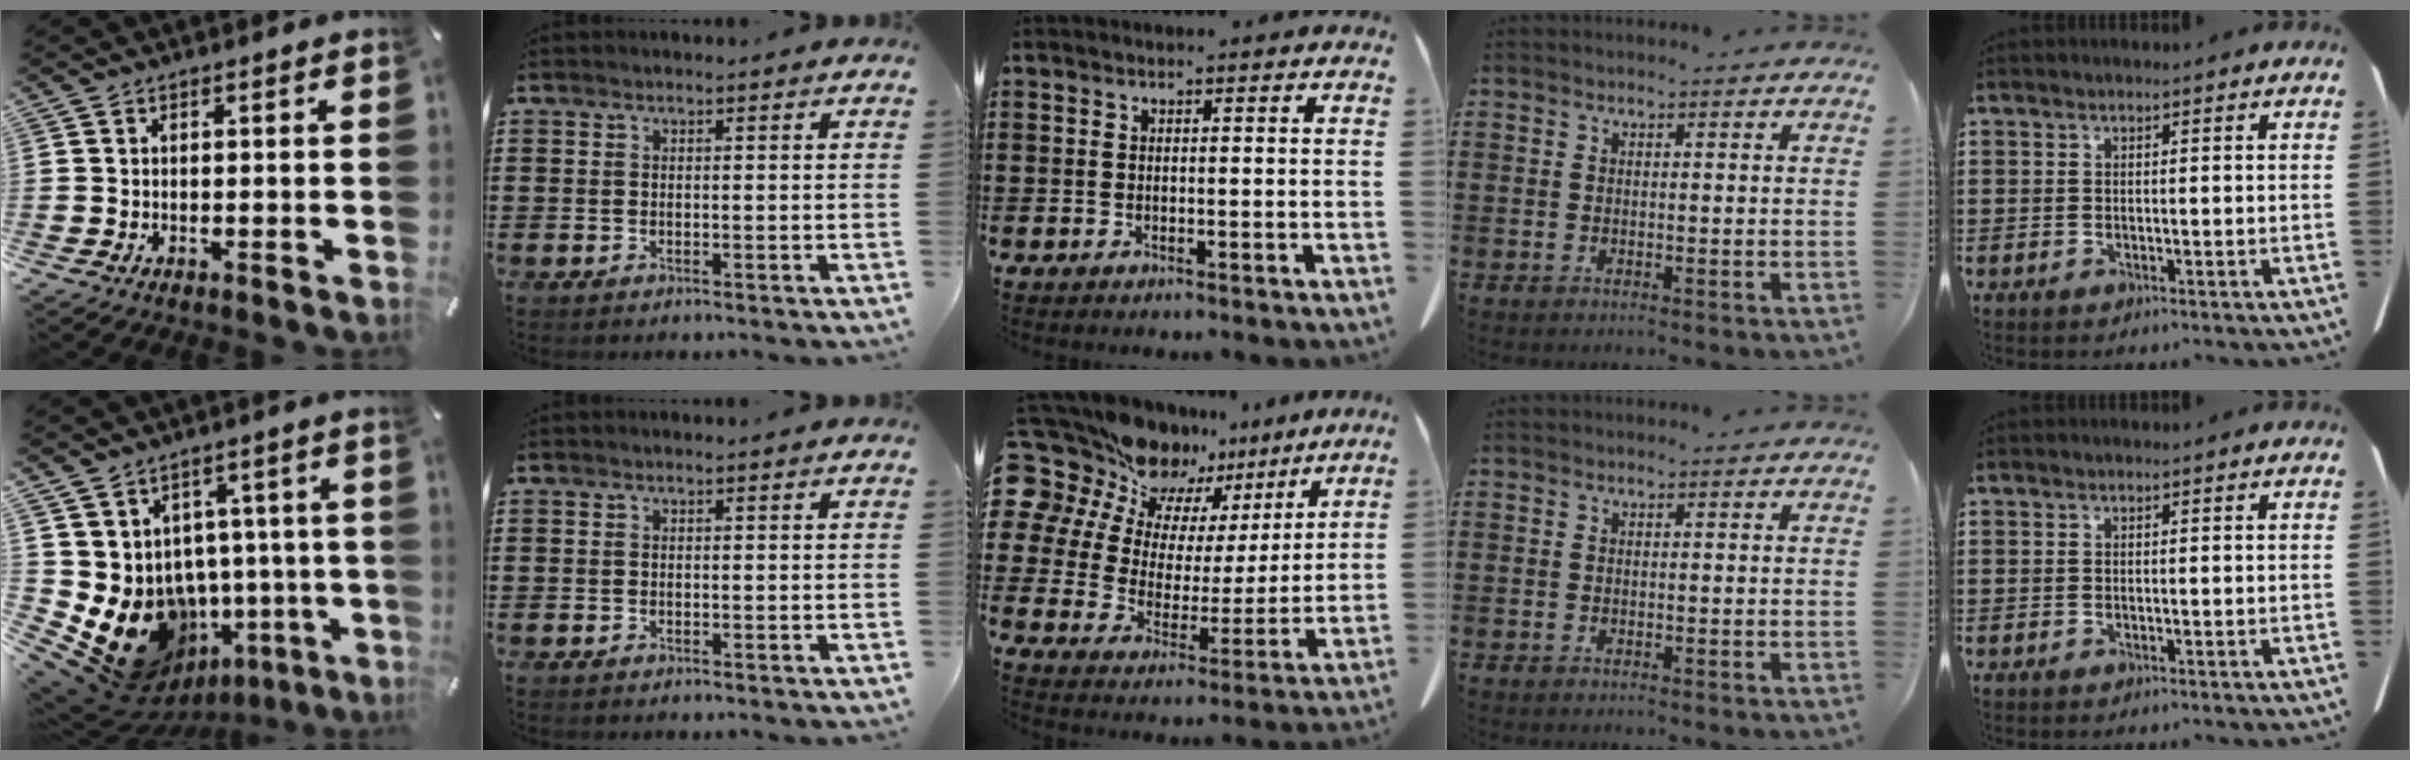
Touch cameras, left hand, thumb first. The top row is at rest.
{"thumb": {"total": 16.1, "force": [-4.8, 12.5, 9.0], "torque": [-0.167, 0.002, -0.058]}, "middle": {"total": 11.8, "force": [9.4, 6.8, 2.2], "torque": [-0.104, -0.066, 0.176]}}